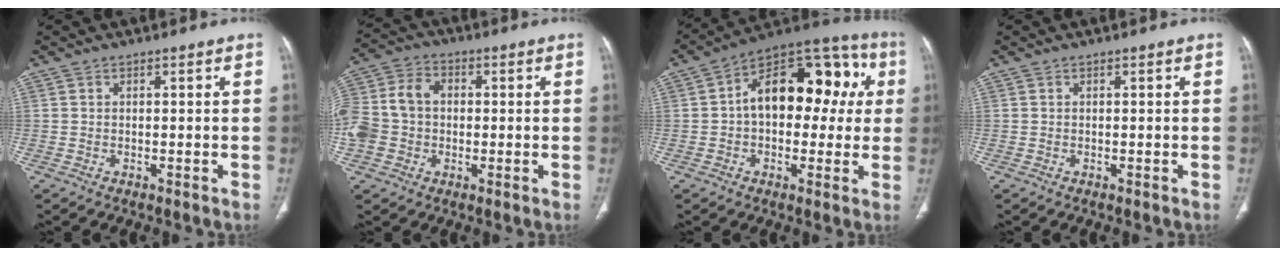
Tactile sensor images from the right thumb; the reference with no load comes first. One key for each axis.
{"total": 12.7, "fx": -0.3, "fy": 10.4, "fz": 7.3, "tx": -0.156, "ty": 0.034, "tz": -0.009}
{"total": 19.6, "fx": 2.7, "fy": 11.9, "fz": 15.4, "tx": -0.176, "ty": 0.051, "tz": 0.028}
{"total": 0.0}